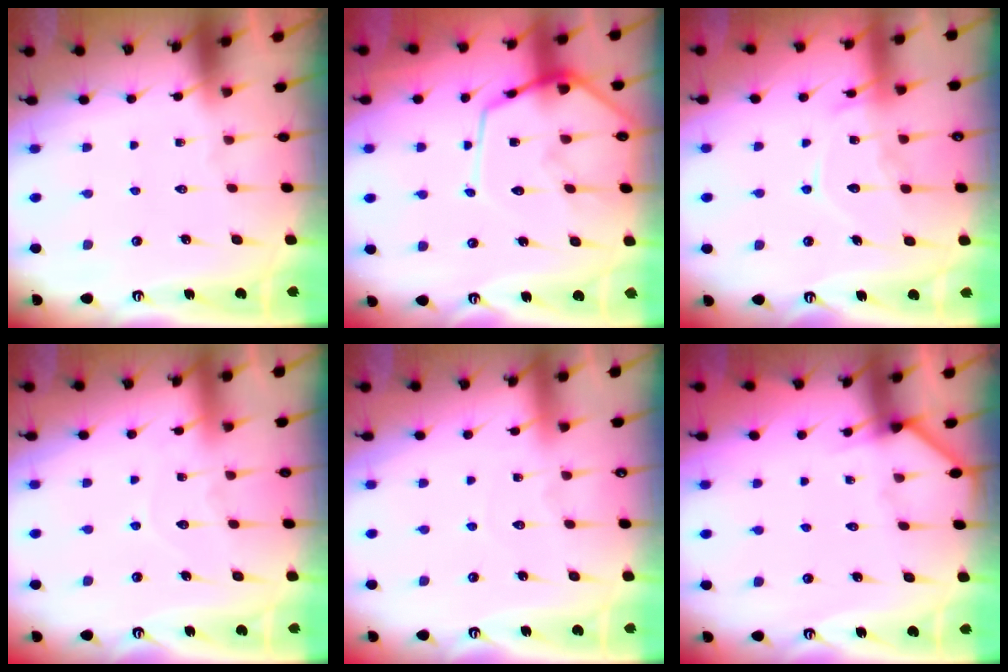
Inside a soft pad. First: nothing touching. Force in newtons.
{"total": 13.7, "press": 13.7, "slide": 1.1}
{"total": 13.1, "press": 13.0, "slide": 1.2}
{"total": 6.5, "press": 6.5, "slide": 0.6}
{"total": 3.2, "press": 3.2, "slide": 0.5}
{"total": 3.0, "press": 3.0, "slide": 0.2}